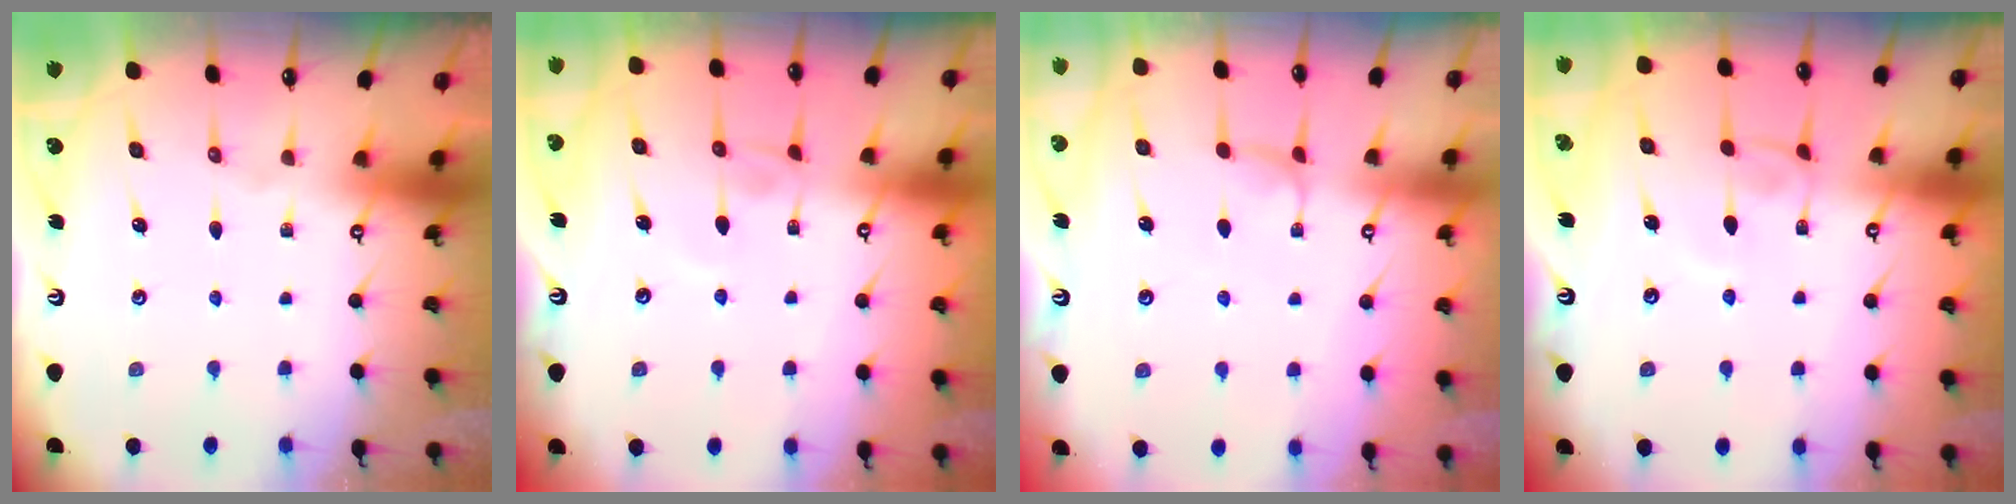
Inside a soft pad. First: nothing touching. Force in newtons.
{"total": 3.5, "press": 3.5, "slide": 0.1}
{"total": 2.4, "press": 2.4, "slide": 0.4}
{"total": 2.7, "press": 2.7, "slide": 0.2}